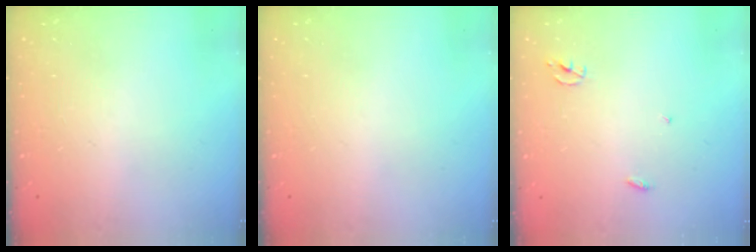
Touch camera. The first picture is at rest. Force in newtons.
{"total": 0.0}
{"total": 2.3, "press": 2.3, "slide": 0.2}